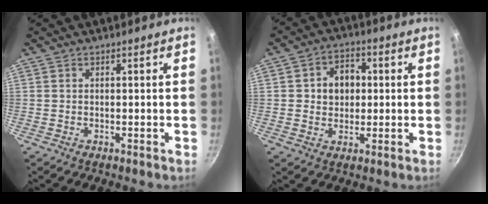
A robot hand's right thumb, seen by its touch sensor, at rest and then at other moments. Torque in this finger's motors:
{"motor_torque": [-0.73, 0.19, 0.24, -0.19, 0.08]}